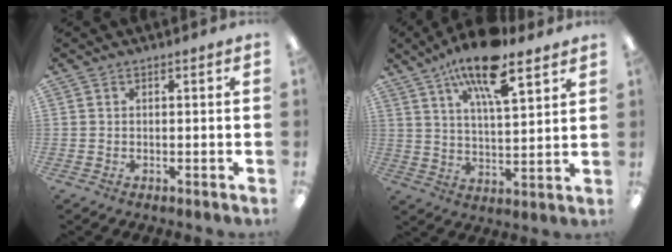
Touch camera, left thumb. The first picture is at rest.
{"total": 15.6, "force": [10.5, 4.8, 10.5], "torque": [-0.184, -0.044, 0.176]}